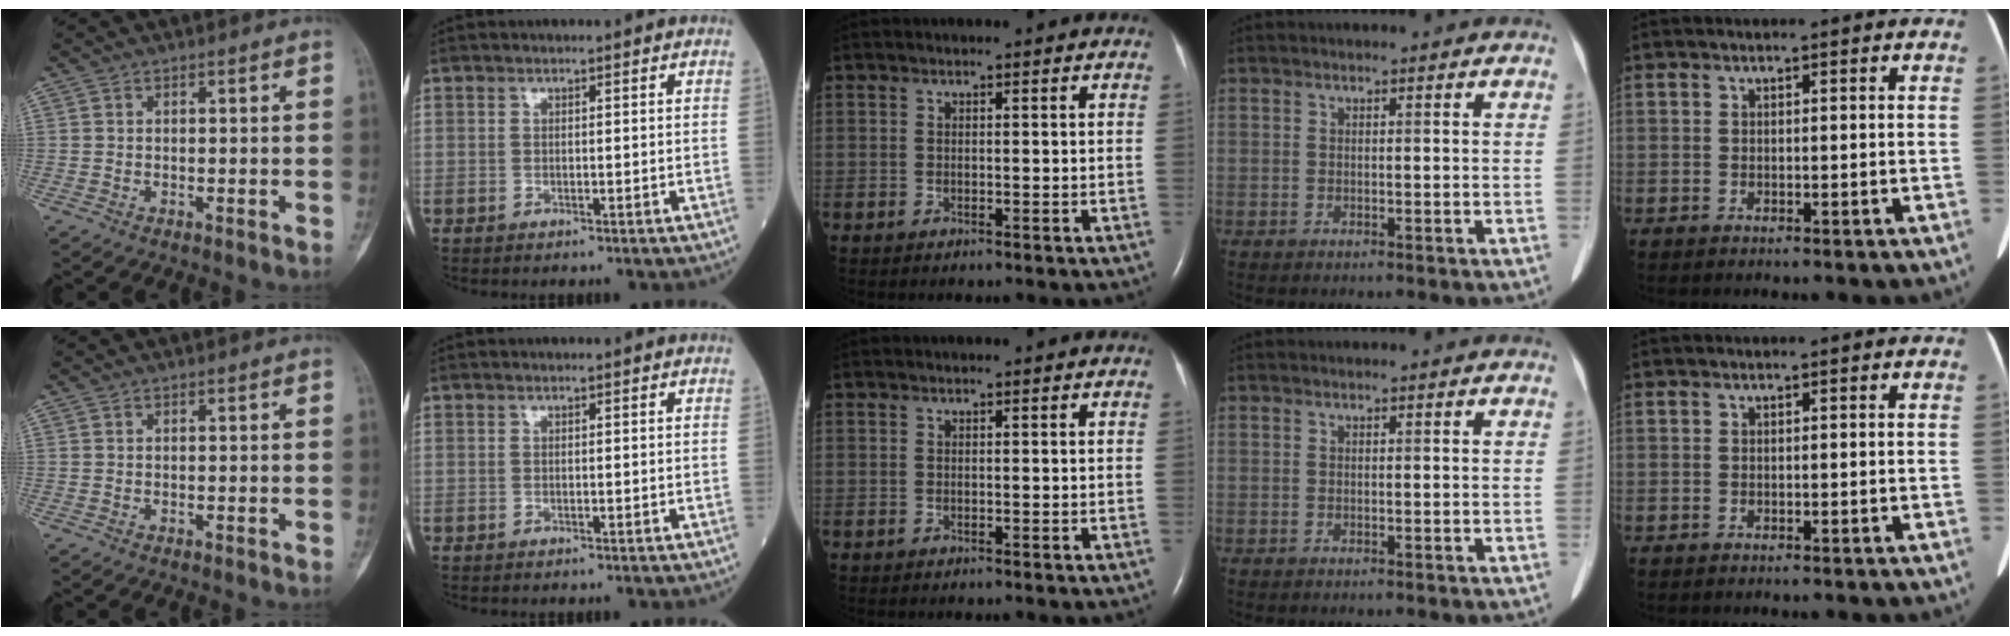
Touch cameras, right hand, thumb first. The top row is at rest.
{}